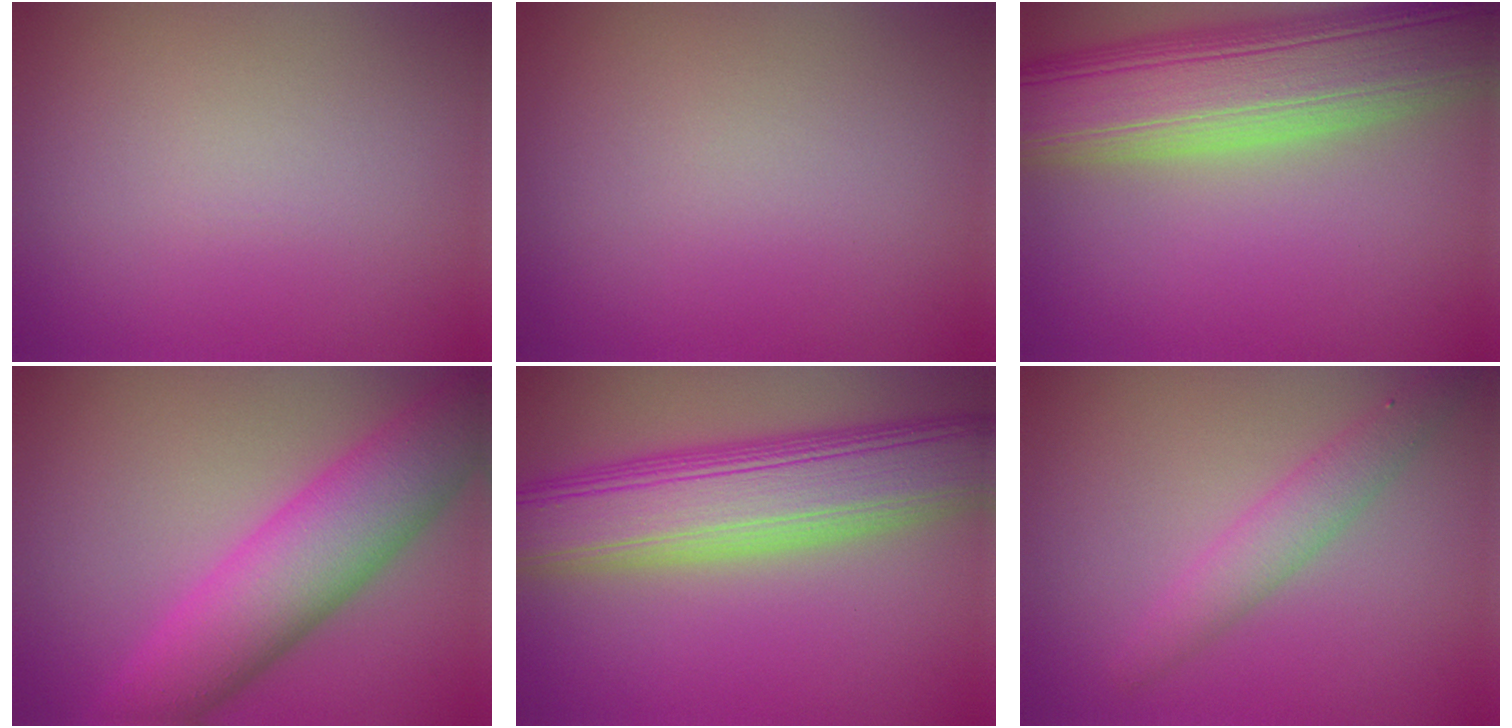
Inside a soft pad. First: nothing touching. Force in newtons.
{"total": 0.0}
{"total": 12.4, "press": 12.4, "slide": 0.8}
{"total": 8.8, "press": 8.8, "slide": 0.0}
{"total": 10.2, "press": 10.2, "slide": 0.2}
{"total": 2.8, "press": 2.8, "slide": 0.1}